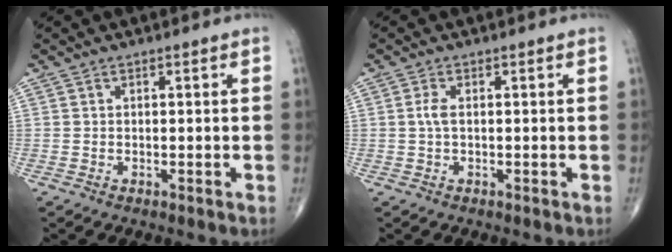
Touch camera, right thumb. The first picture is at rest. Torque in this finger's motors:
{"motor_torque": [0.24, 0.76, 0.29, 0.11, 0.01]}